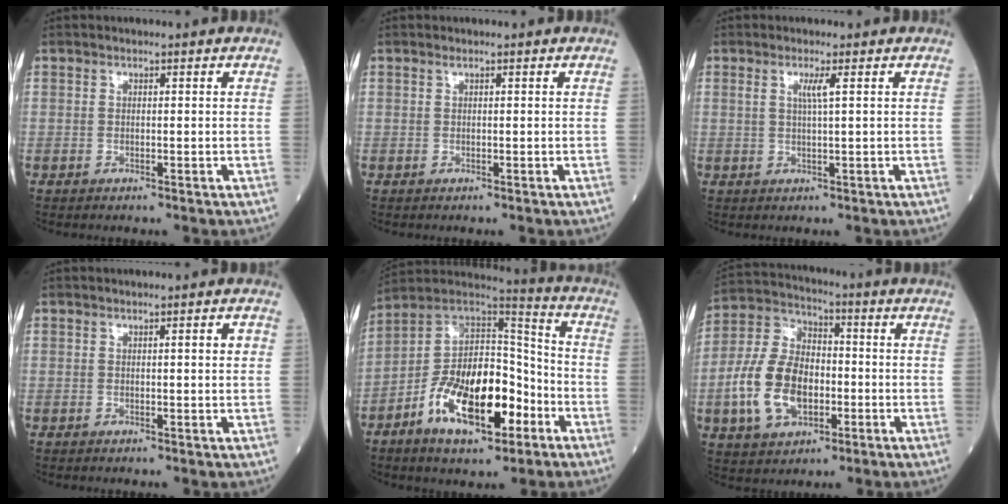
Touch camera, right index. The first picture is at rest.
{"total": 0.0}
{"total": 1.9, "force": [0.8, -0.4, 1.7], "torque": [-0.038, -0.001, 0.017]}
{"total": 1.5, "force": [0.4, 0.1, 1.5], "torque": [-0.023, 0.002, 0.005]}
{"total": 17.6, "force": [-7.3, 7.0, 14.4], "torque": [-0.262, 0.011, -0.121]}
{"total": 13.3, "force": [-3.2, 8.2, 10.0], "torque": [-0.231, 0.018, -0.055]}